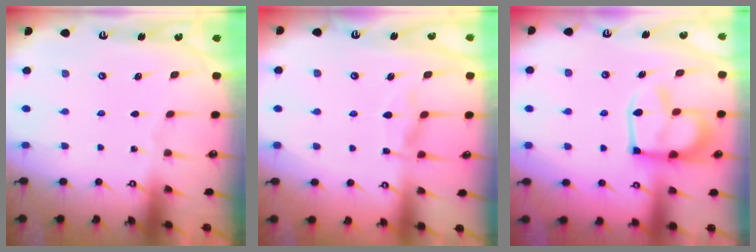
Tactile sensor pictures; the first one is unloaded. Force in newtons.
{"total": 2.9, "press": 2.6, "slide": 1.3}
{"total": 12.7, "press": 12.6, "slide": 1.1}